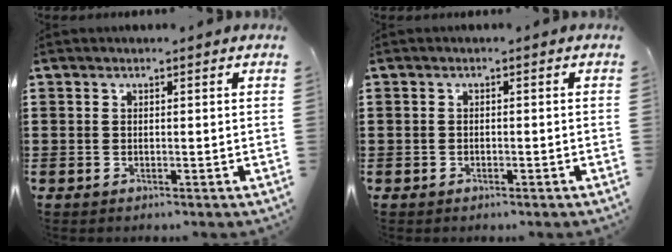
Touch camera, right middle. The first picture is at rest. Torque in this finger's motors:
{"motor_torque": [-0.82, 0.88, -0.06, -0.01]}